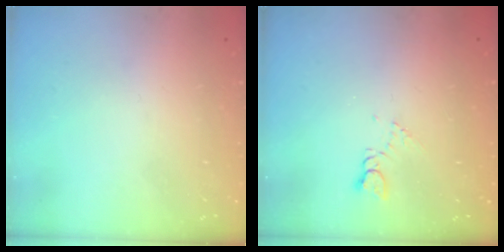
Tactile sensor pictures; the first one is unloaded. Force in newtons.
{"total": 2.6, "press": 2.6, "slide": 0.4}